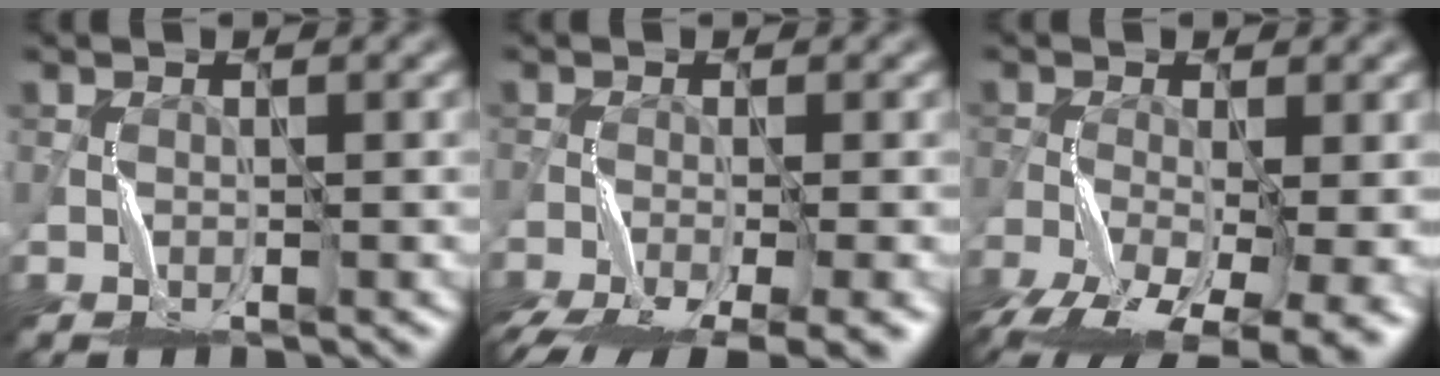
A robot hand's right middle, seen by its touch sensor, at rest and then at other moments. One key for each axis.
{"total": 10.3, "fx": -7.1, "fy": 3.2, "fz": 6.7, "tx": -0.113, "ty": -0.041, "tz": -0.098}
{"total": 11.3, "fx": -6.5, "fy": 4.5, "fz": 8.1, "tx": -0.160, "ty": -0.036, "tz": -0.090}